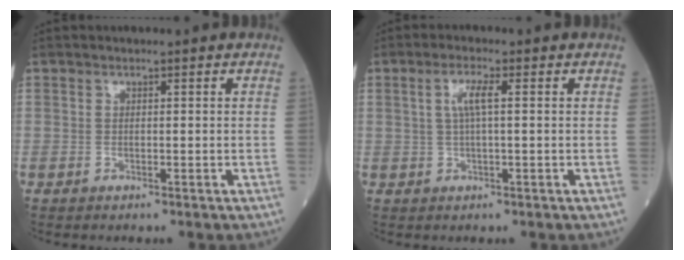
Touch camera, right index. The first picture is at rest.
{"total": 3.2, "force": [0.7, 0.3, 3.1], "torque": [-0.066, 0.008, 0.016]}